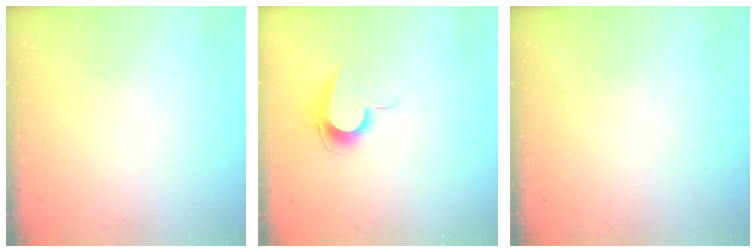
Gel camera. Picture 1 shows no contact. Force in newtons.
{"total": 8.4, "press": 8.3, "slide": 0.7}
{"total": 0.0}